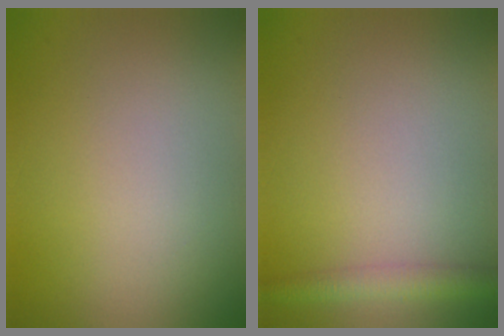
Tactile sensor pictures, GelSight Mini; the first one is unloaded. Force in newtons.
{"total": 2.4, "press": 2.4, "slide": 0.1}